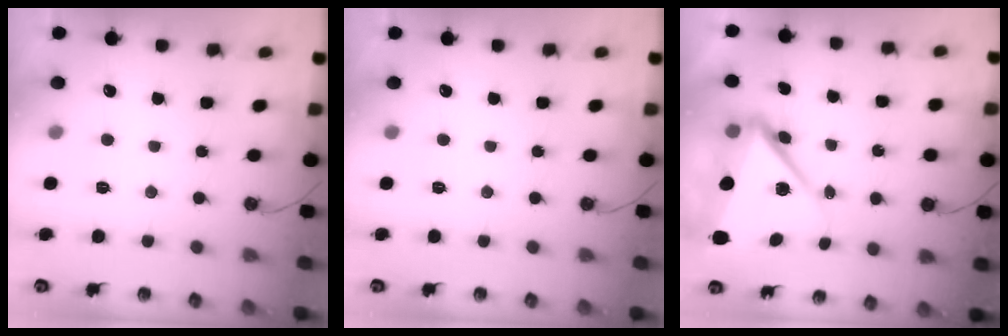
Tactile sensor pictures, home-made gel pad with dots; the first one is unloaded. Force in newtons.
{"total": 0.0}
{"total": 9.7, "press": 9.6, "slide": 1.6}